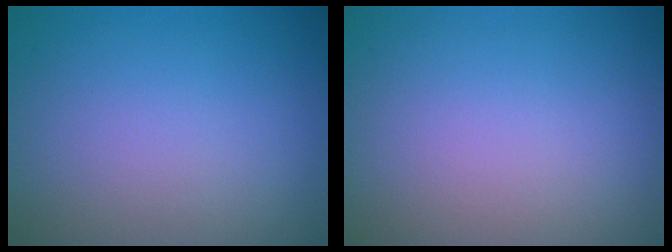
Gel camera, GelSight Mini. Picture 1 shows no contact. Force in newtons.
{"total": 0.0}